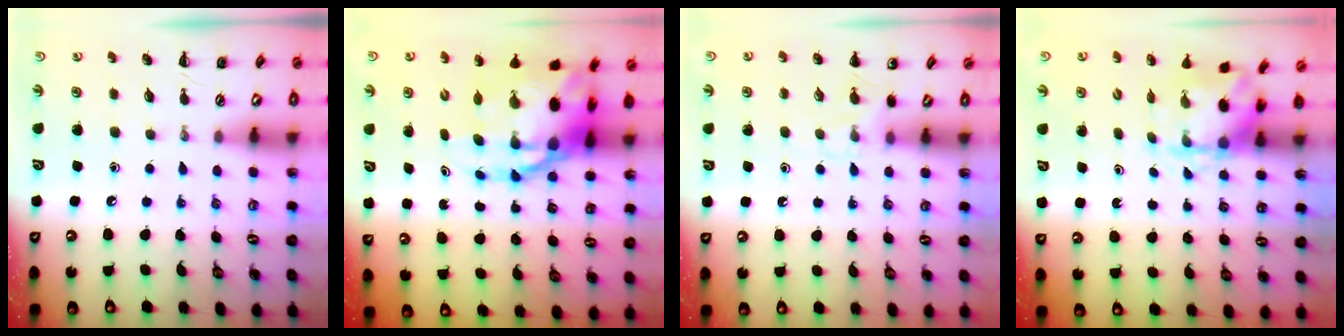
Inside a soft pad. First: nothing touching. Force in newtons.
{"total": 14.1, "press": 13.6, "slide": 3.7}
{"total": 5.3, "press": 5.1, "slide": 1.6}
{"total": 4.0, "press": 3.9, "slide": 0.7}